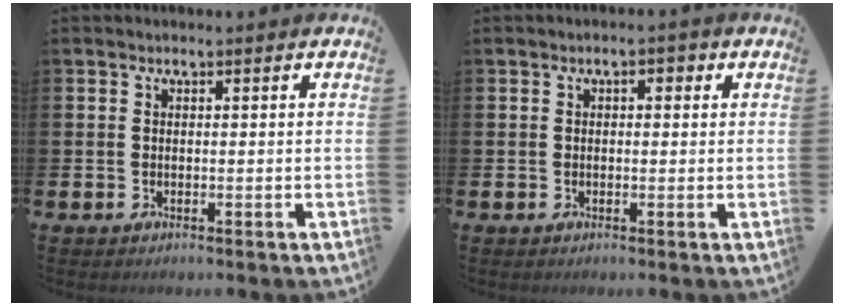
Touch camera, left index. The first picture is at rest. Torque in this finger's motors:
{"motor_torque": [0.48, -0.21, 0.14, 0.05]}